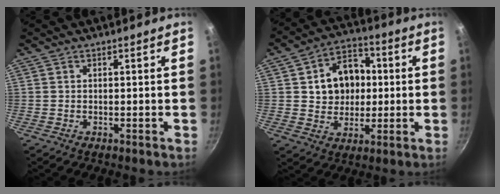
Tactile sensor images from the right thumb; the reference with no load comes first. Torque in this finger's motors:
{"motor_torque": [-0.83, 0.68, -0.14, 0.20, 0.12]}